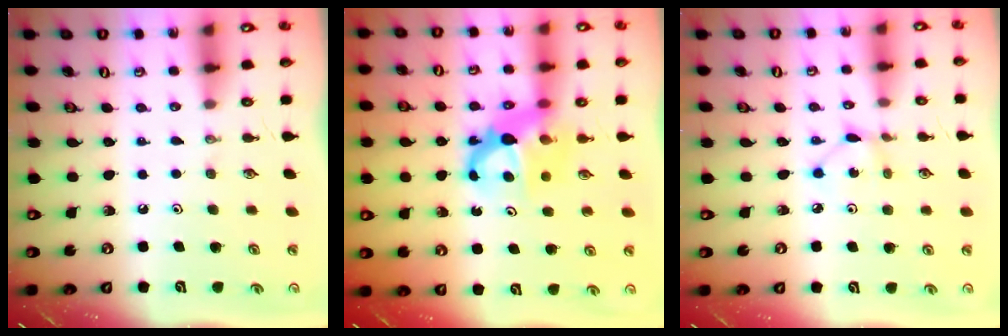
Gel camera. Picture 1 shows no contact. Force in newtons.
{"total": 7.1, "press": 7.1, "slide": 0.5}
{"total": 2.9, "press": 2.9, "slide": 0.2}